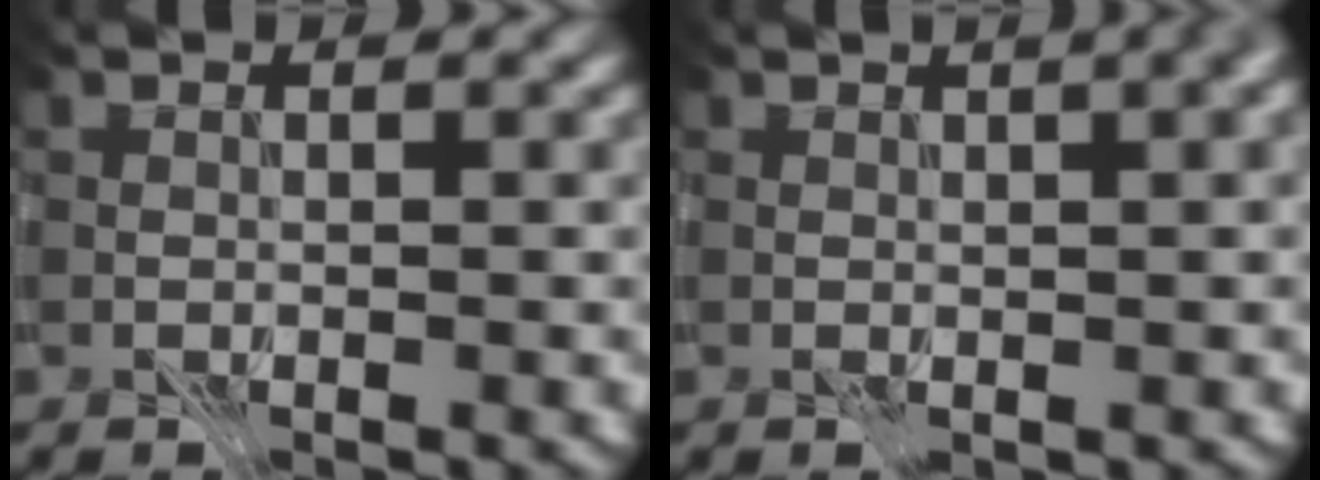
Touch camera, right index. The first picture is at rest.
{"total": 5.3, "force": [1.5, 2.4, 4.5], "torque": [-0.020, 0.030, -0.004]}